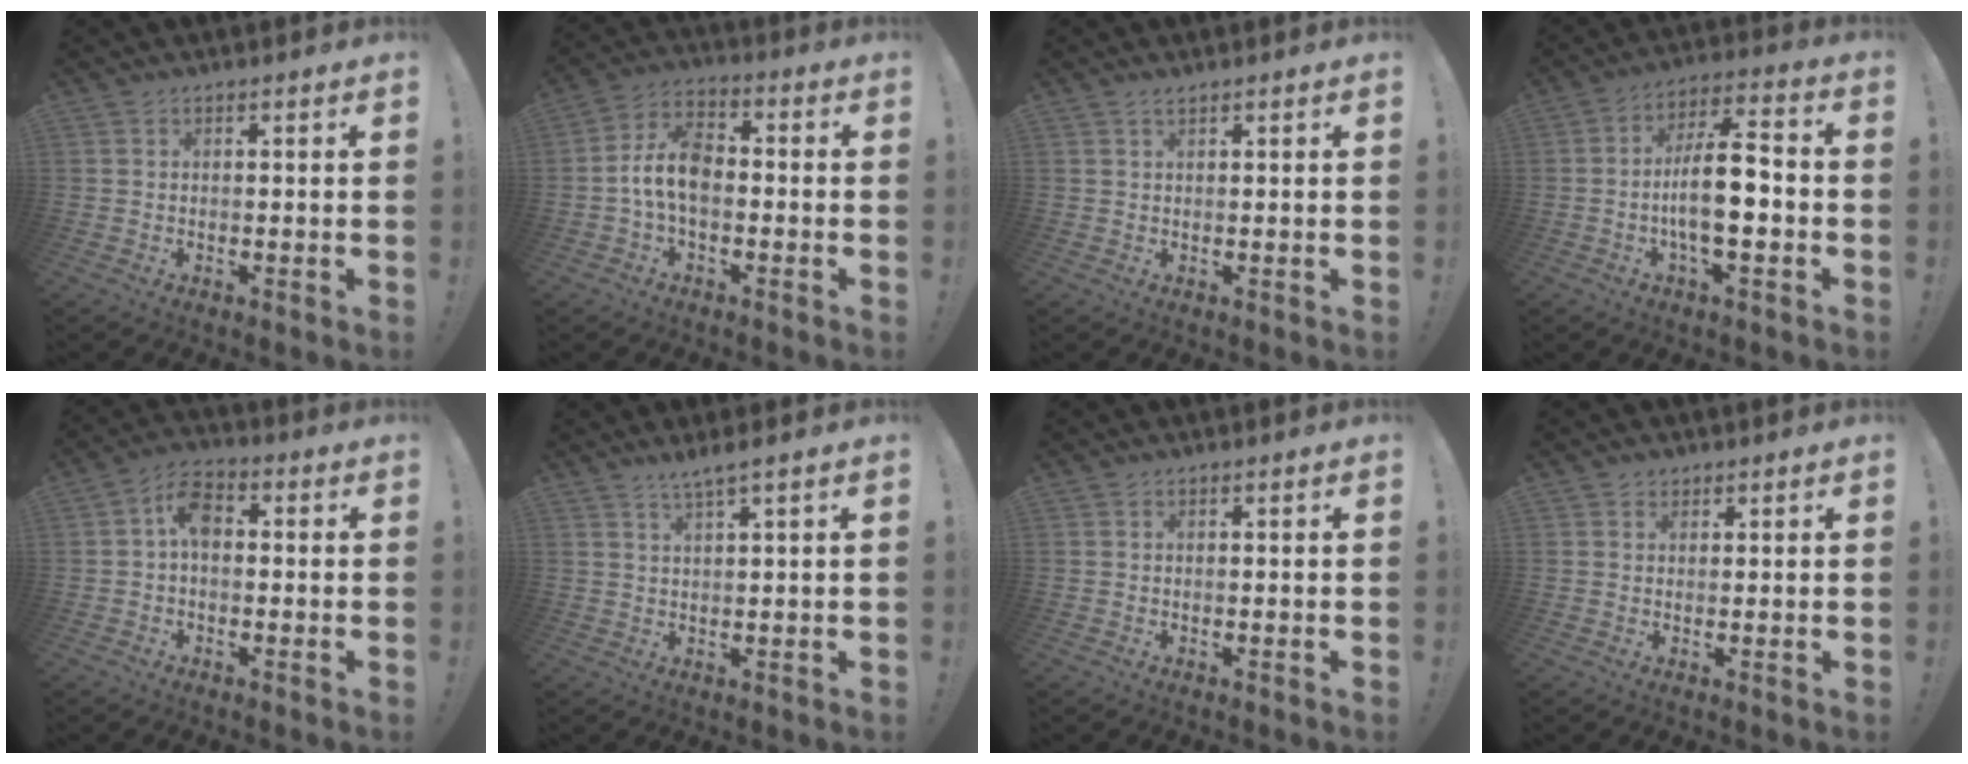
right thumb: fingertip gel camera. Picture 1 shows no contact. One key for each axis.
{"total": 10.3, "fx": -1.7, "fy": 5.9, "fz": 8.2, "tx": -0.177, "ty": 0.014, "tz": -0.028}
{"total": 1.0, "fx": 0.8, "fy": 0.2, "fz": 0.6, "tx": -0.010, "ty": -0.001, "tz": 0.013}
{"total": 18.7, "fx": -4.3, "fy": 6.7, "fz": 16.9, "tx": -0.292, "ty": 0.014, "tz": -0.069}
{"total": 6.9, "fx": 0.4, "fy": 4.4, "fz": 5.3, "tx": -0.087, "ty": 0.015, "tz": 0.010}
{"total": 3.3, "fx": 2.3, "fy": -0.4, "fz": 2.4, "tx": -0.045, "ty": -0.010, "tz": 0.038}
{"total": 0.0}
{"total": 1.6, "fx": 1.1, "fy": 1.0, "fz": 0.2, "tx": 0.006, "ty": -0.007, "tz": 0.019}